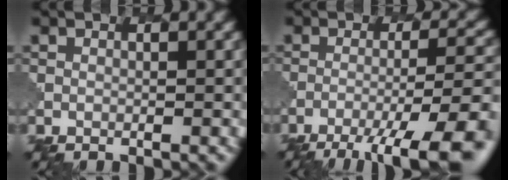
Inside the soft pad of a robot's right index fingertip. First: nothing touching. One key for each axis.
{"total": 8.5, "fx": -5.8, "fy": 1.7, "fz": 6.0, "tx": -0.101, "ty": 0.001, "tz": -0.092}